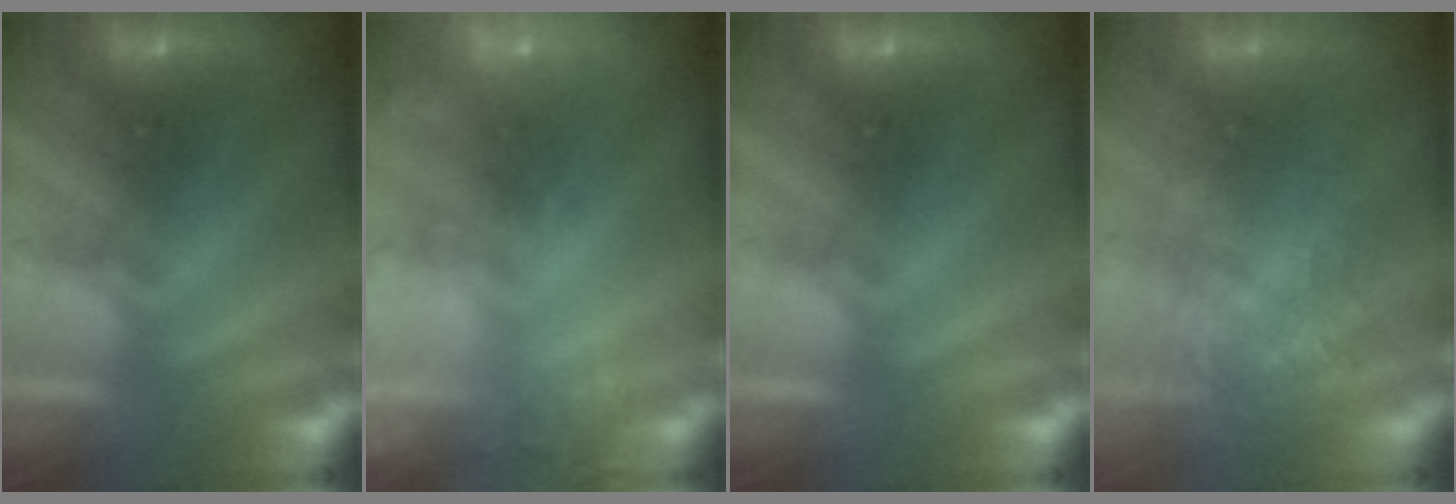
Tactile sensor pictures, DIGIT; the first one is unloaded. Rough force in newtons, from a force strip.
{"total": 6.3}
{"total": 0.0}
{"total": 3.5}